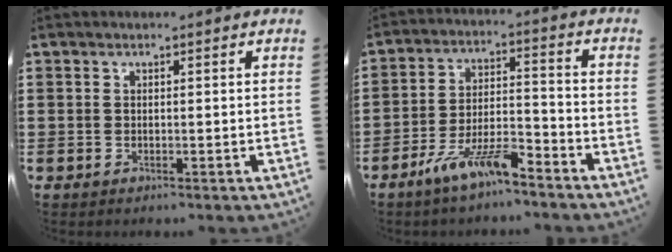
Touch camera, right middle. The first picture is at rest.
{"total": 8.2, "force": [-6.4, 1.5, 5.0], "torque": [-0.104, -0.002, -0.123]}